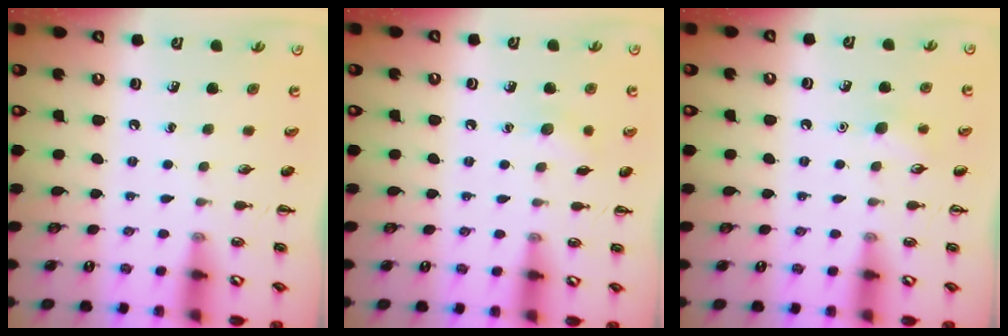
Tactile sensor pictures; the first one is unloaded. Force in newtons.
{"total": 5.8, "press": 5.7, "slide": 1.5}
{"total": 6.7, "press": 6.4, "slide": 1.9}